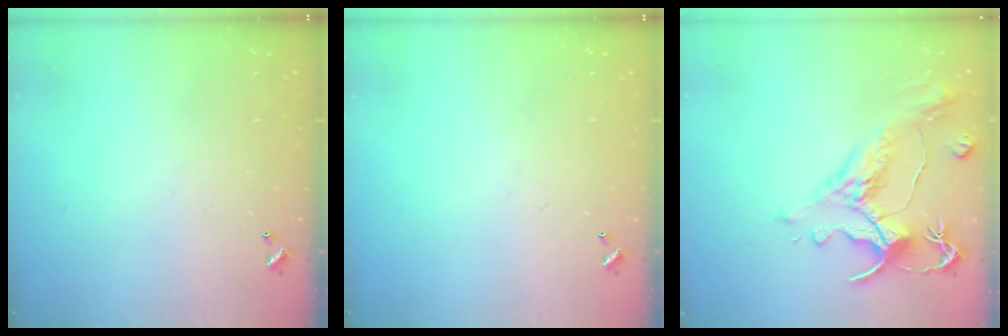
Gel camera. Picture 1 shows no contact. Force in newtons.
{"total": 0.0}
{"total": 1.5, "press": 0.1, "slide": 1.5}